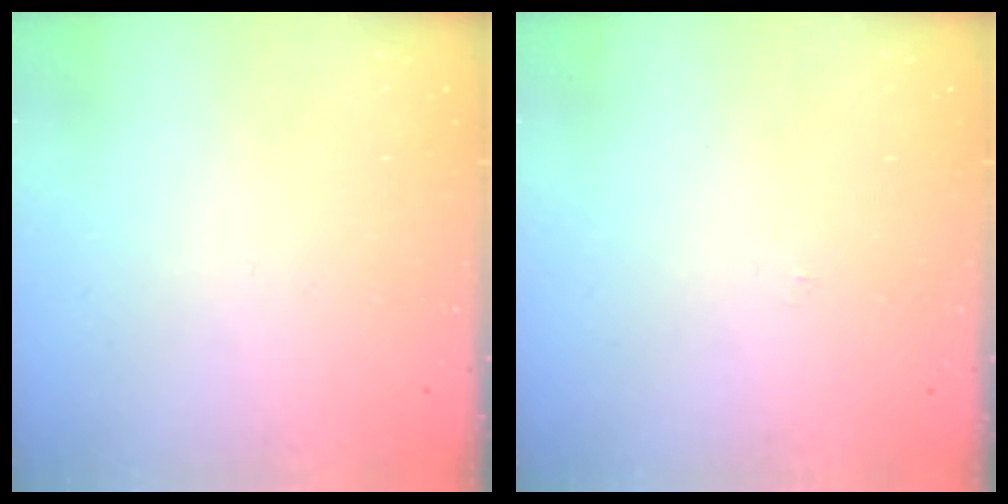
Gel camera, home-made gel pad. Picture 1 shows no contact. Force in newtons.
{"total": 2.2, "press": 2.2, "slide": 0.3}